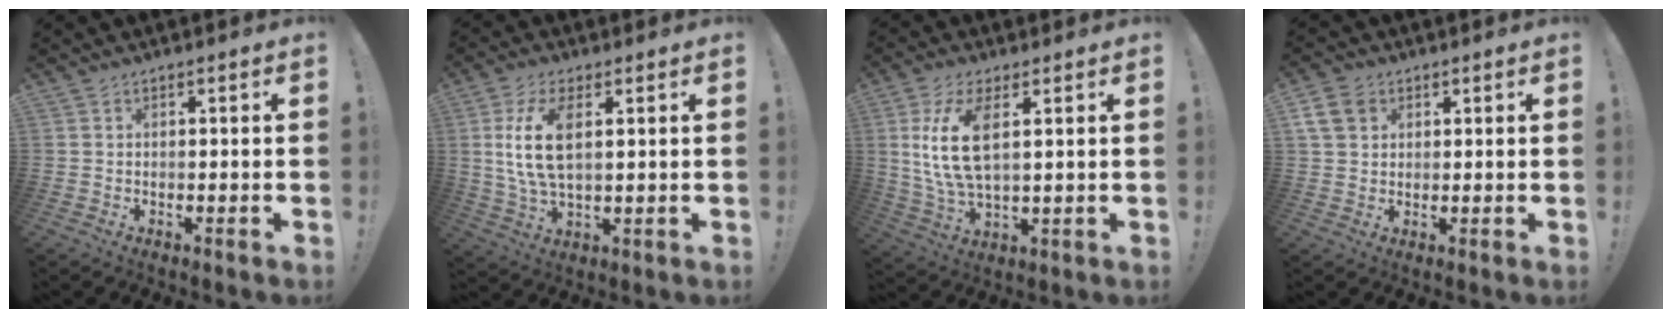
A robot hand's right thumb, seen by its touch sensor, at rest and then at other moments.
{"total": 11.7, "force": [2.5, 5.4, 10.1], "torque": [-0.199, -0.007, 0.045]}
{"total": 13.6, "force": [3.4, 6.2, 11.6], "torque": [-0.233, -0.008, 0.062]}
{"total": 8.0, "force": [3.3, 6.0, 4.1], "torque": [-0.076, -0.003, 0.069]}